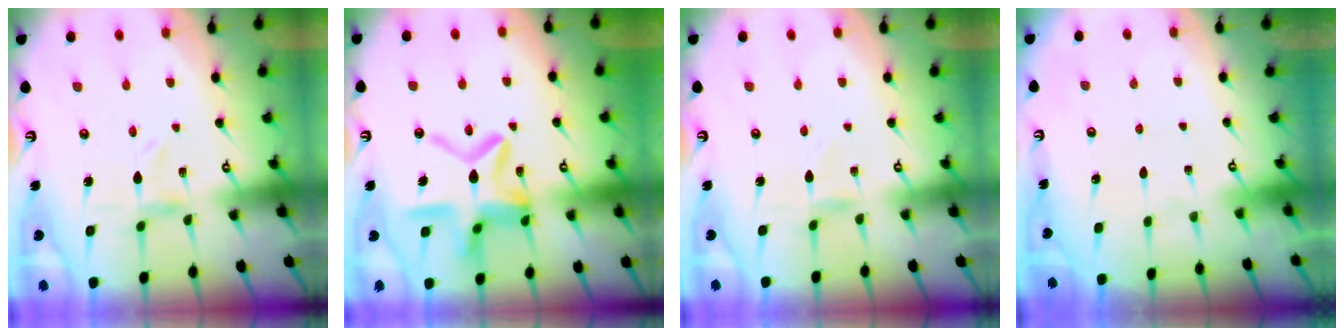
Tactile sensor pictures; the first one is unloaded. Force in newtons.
{"total": 15.2, "press": 15.1, "slide": 1.5}
{"total": 0.0}
{"total": 1.8, "press": 1.8, "slide": 0.1}